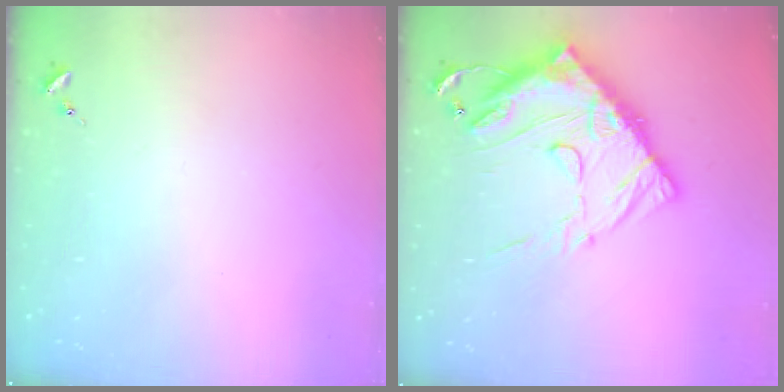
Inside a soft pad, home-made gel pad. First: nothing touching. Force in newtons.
{"total": 21.5, "press": 21.4, "slide": 2.1}